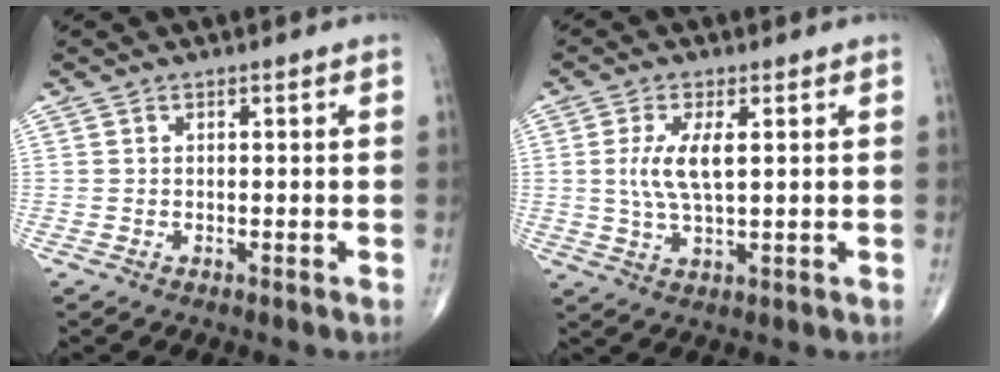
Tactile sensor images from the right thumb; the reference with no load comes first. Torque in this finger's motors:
{"motor_torque": [0.07, 0.16, 0.65, 0.17, 0.22]}